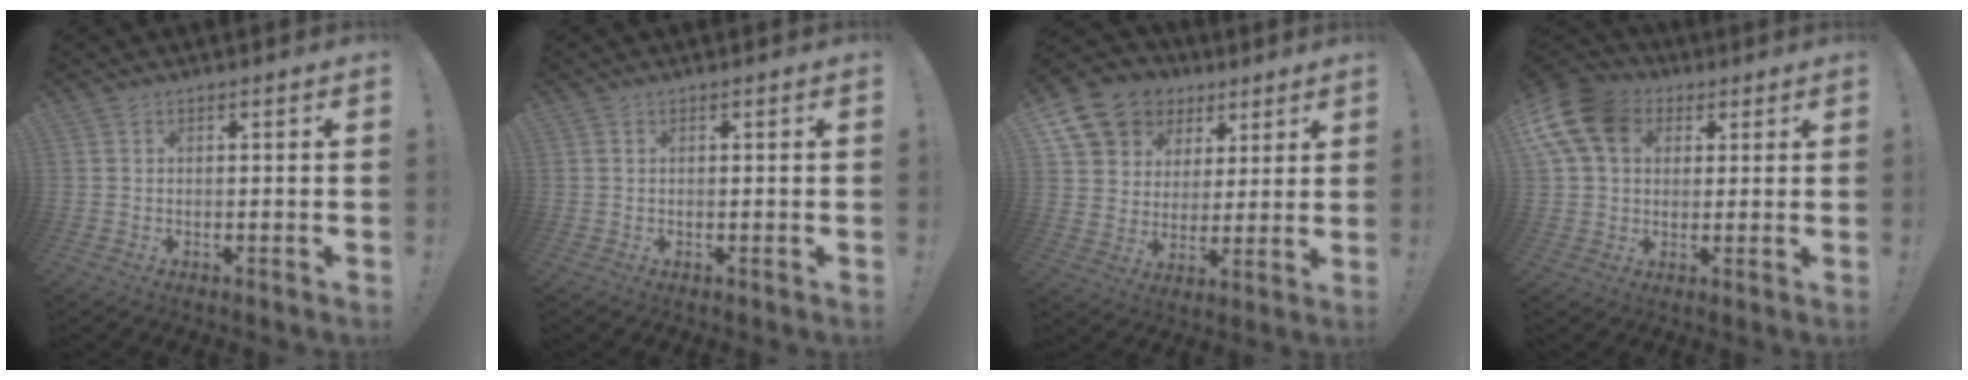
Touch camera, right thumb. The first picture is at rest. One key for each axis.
{"total": 0.0}
{"total": 14.3, "fx": 8.1, "fy": 10.8, "fz": 4.9, "tx": -0.081, "ty": -0.049, "tz": 0.166}
{"total": 14.3, "fx": 4.8, "fy": 10.6, "fz": 8.3, "tx": -0.163, "ty": -0.010, "tz": 0.096}